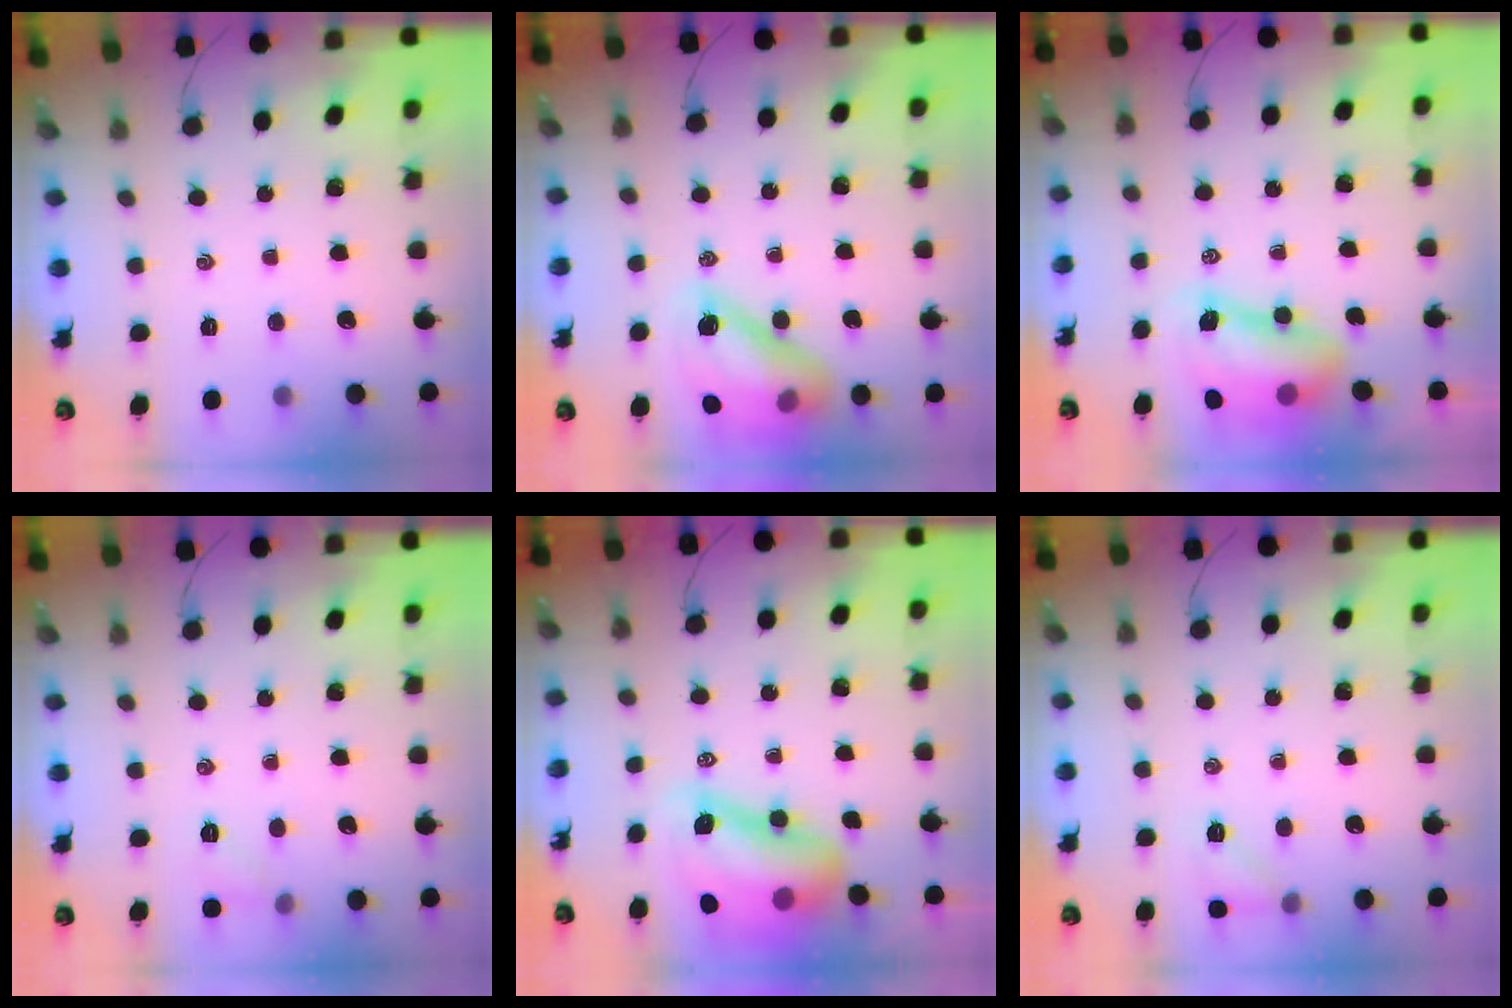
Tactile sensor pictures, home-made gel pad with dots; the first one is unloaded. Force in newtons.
{"total": 16.0, "press": 15.4, "slide": 4.3}
{"total": 9.6, "press": 9.2, "slide": 2.7}
{"total": 5.0, "press": 4.7, "slide": 1.5}
{"total": 13.5, "press": 13.0, "slide": 3.7}
{"total": 7.5, "press": 7.4, "slide": 1.2}